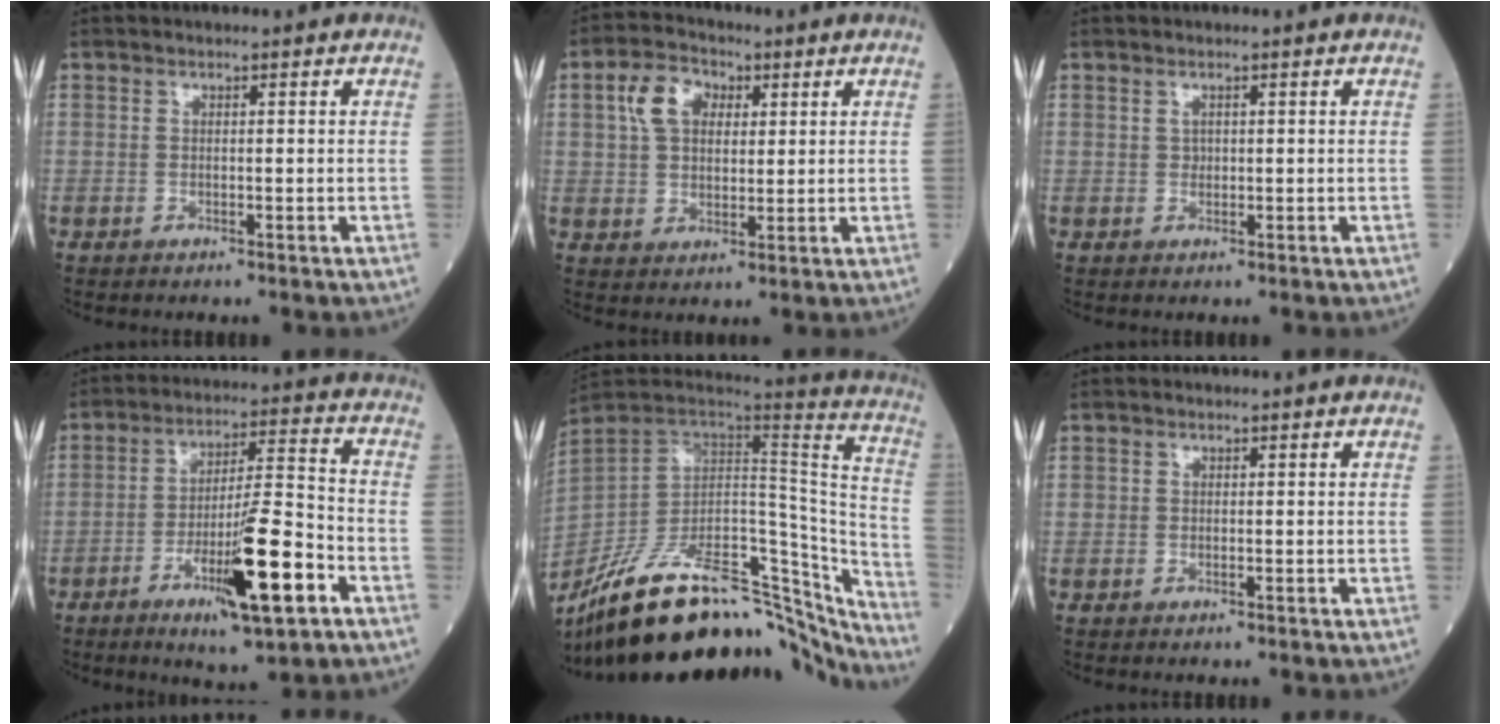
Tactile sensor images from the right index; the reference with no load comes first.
{"total": 6.9, "force": [2.4, 4.6, 4.6], "torque": [-0.096, 0.020, 0.045]}
{"total": 0.8, "force": [0.5, 0.4, 0.5], "torque": [-0.005, -0.003, 0.009]}
{"total": 13.9, "force": [-6.0, 1.1, 12.5], "torque": [-0.212, -0.011, -0.096]}
{"total": 32.4, "force": [-25.4, 11.2, 16.6], "torque": [-0.220, 0.010, -0.362]}
{"total": 0.0}